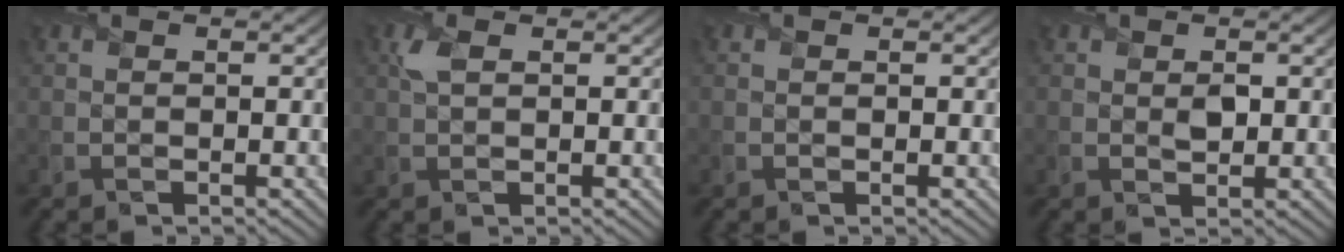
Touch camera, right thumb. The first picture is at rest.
{"total": 1.9, "force": [0.8, 0.8, 1.5], "torque": [-0.040, 0.006, 0.014]}
{"total": 0.0}
{"total": 1.5, "force": [0.3, 1.1, 1.0], "torque": [-0.019, -0.007, 0.009]}